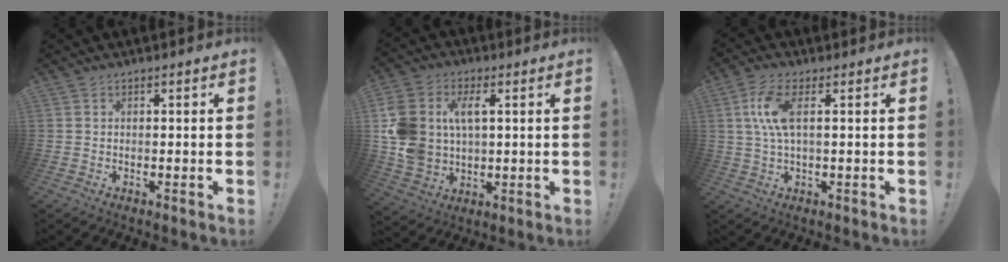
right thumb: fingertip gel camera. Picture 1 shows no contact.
{"total": 13.6, "force": [4.0, 9.8, 8.5], "torque": [-0.177, -0.010, 0.079]}
{"total": 8.9, "force": [1.7, 3.2, 8.2], "torque": [-0.156, -0.003, 0.031]}